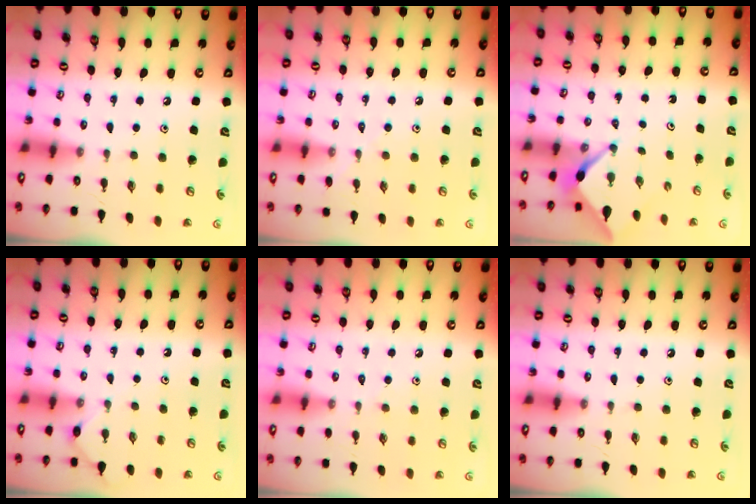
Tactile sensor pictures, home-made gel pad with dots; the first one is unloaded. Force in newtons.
{"total": 4.5, "press": 4.5, "slide": 0.8}
{"total": 2.4, "press": 2.4, "slide": 0.3}
{"total": 3.3, "press": 3.3, "slide": 0.3}
{"total": 4.7, "press": 4.6, "slide": 0.7}
{"total": 0.0}